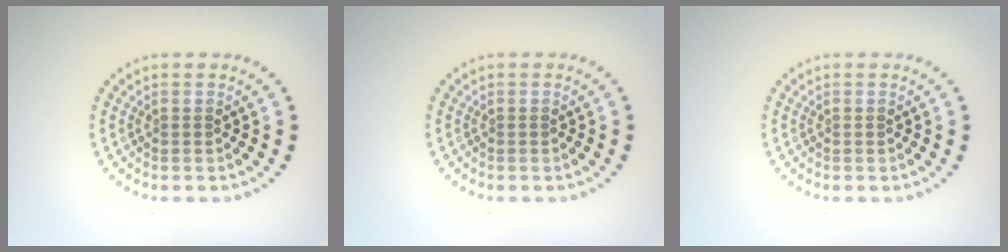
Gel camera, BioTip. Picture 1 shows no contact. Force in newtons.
{"total": 0.0}
{"total": 0.0}